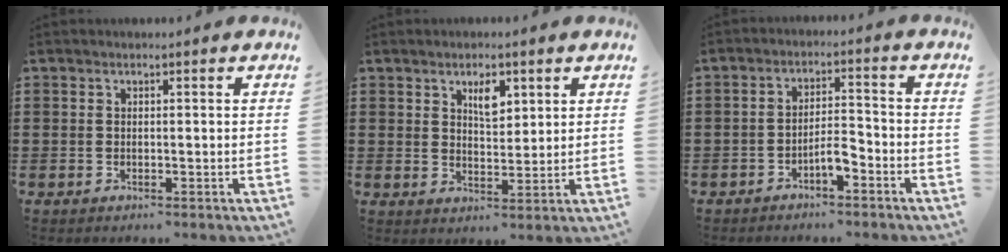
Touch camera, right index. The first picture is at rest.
{"total": 4.1, "force": [2.3, 2.0, 2.8], "torque": [-0.038, -0.002, 0.034]}
{"total": 4.0, "force": [-2.5, 1.2, 2.9], "torque": [-0.059, 0.007, -0.051]}